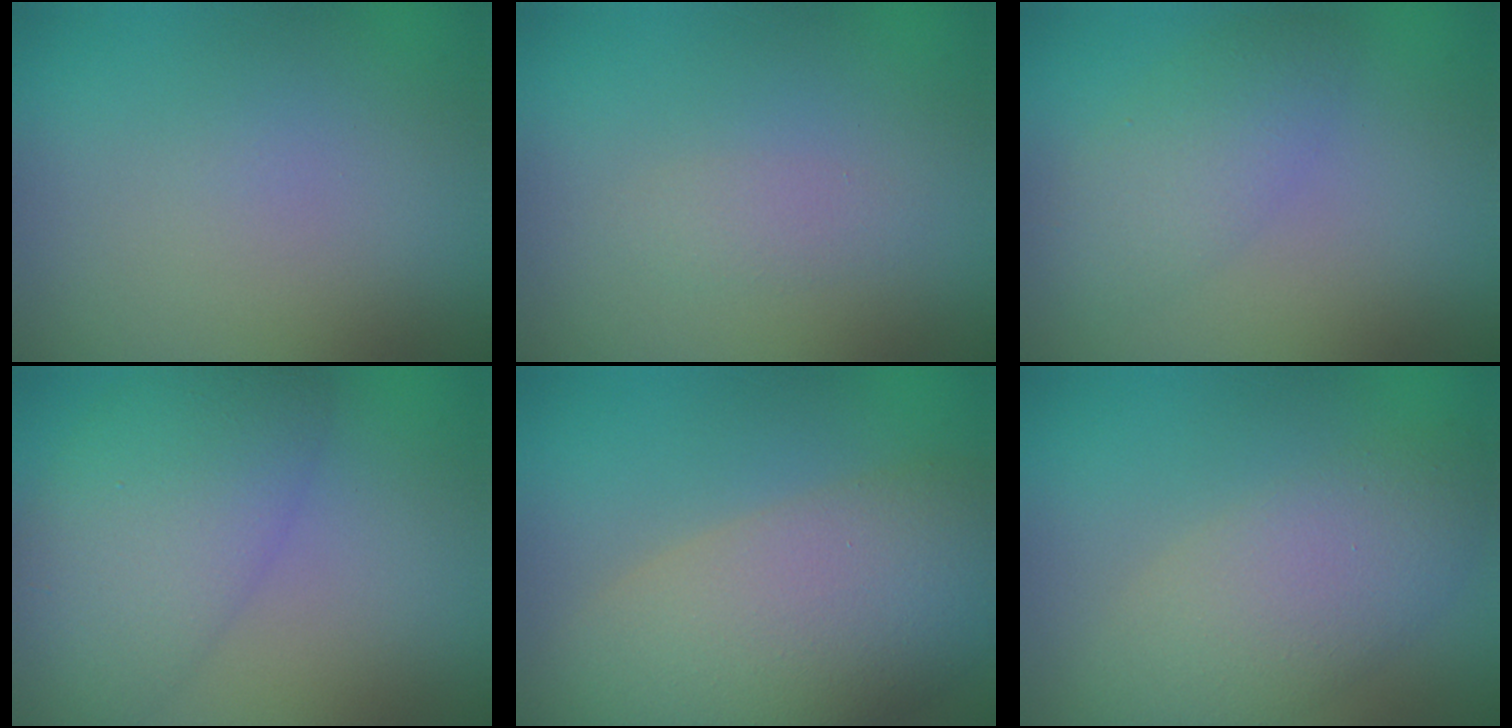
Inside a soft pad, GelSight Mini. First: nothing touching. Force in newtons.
{"total": 1.1, "press": 1.1, "slide": 0.1}
{"total": 2.8, "press": 2.8, "slide": 0.2}
{"total": 7.2, "press": 7.2, "slide": 0.3}
{"total": 9.9, "press": 9.8, "slide": 1.0}
{"total": 5.4, "press": 5.4, "slide": 0.1}